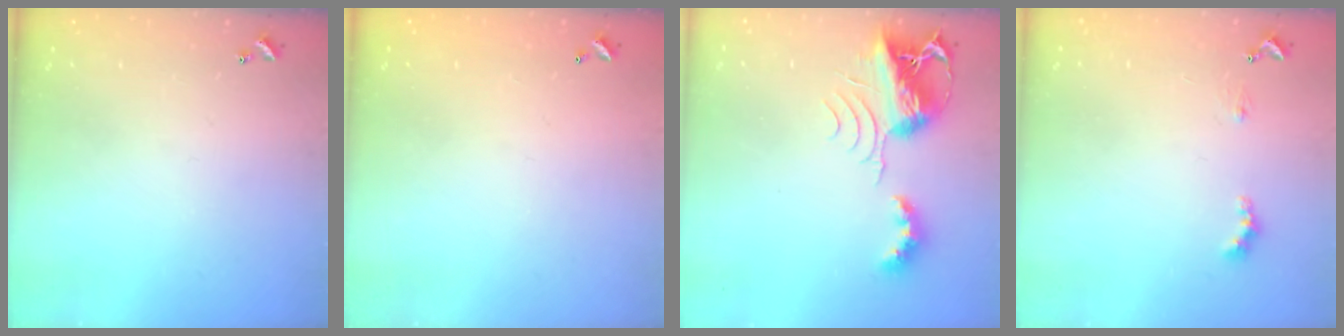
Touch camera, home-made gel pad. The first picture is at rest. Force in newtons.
{"total": 2.8, "press": 2.8, "slide": 0.1}
{"total": 9.0, "press": 9.0, "slide": 1.0}
{"total": 1.7, "press": 1.6, "slide": 0.5}